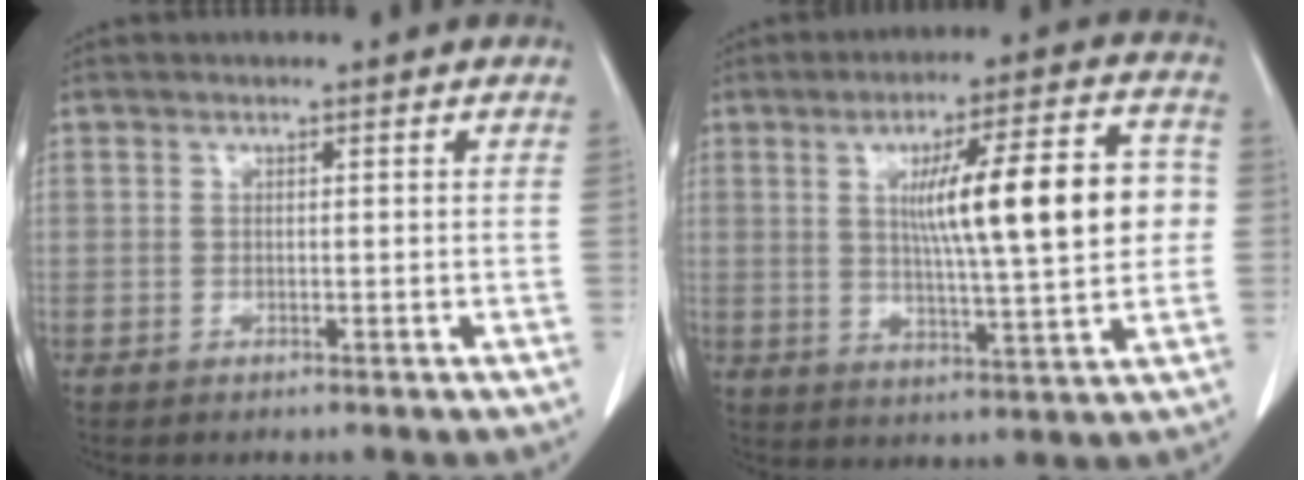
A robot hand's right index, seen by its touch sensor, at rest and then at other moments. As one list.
[{"total": 15.6, "force": [2.0, 2.1, 15.3], "torque": [-0.229, 0.021, 0.033]}]